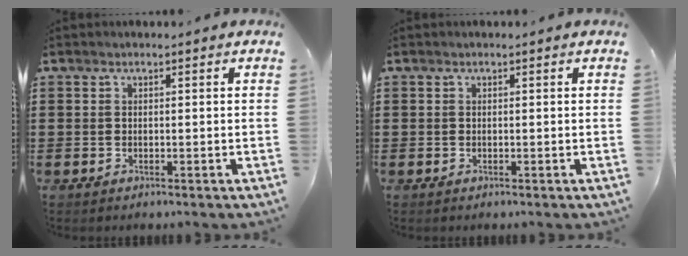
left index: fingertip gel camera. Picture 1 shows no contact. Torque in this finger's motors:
{"motor_torque": [0.01, 0.07, 0.02, -0.01]}